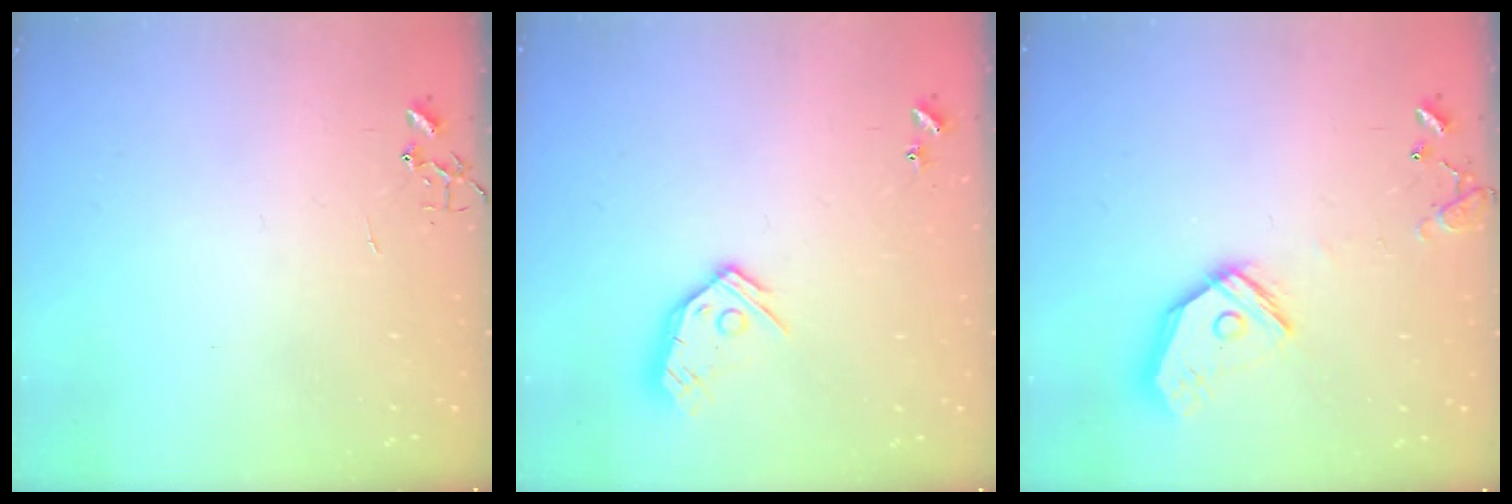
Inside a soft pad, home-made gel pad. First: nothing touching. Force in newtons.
{"total": 11.0, "press": 10.9, "slide": 1.2}
{"total": 15.9, "press": 15.7, "slide": 2.6}